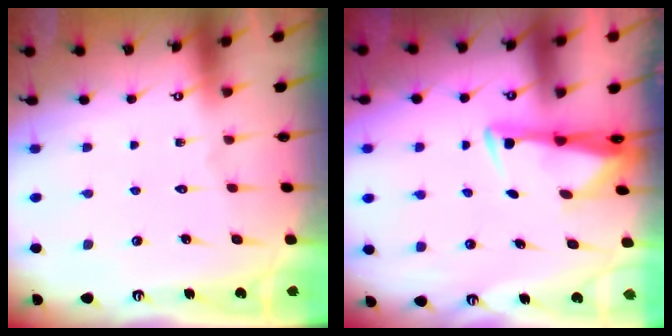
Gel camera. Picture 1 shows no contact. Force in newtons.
{"total": 3.0, "press": 2.8, "slide": 0.9}